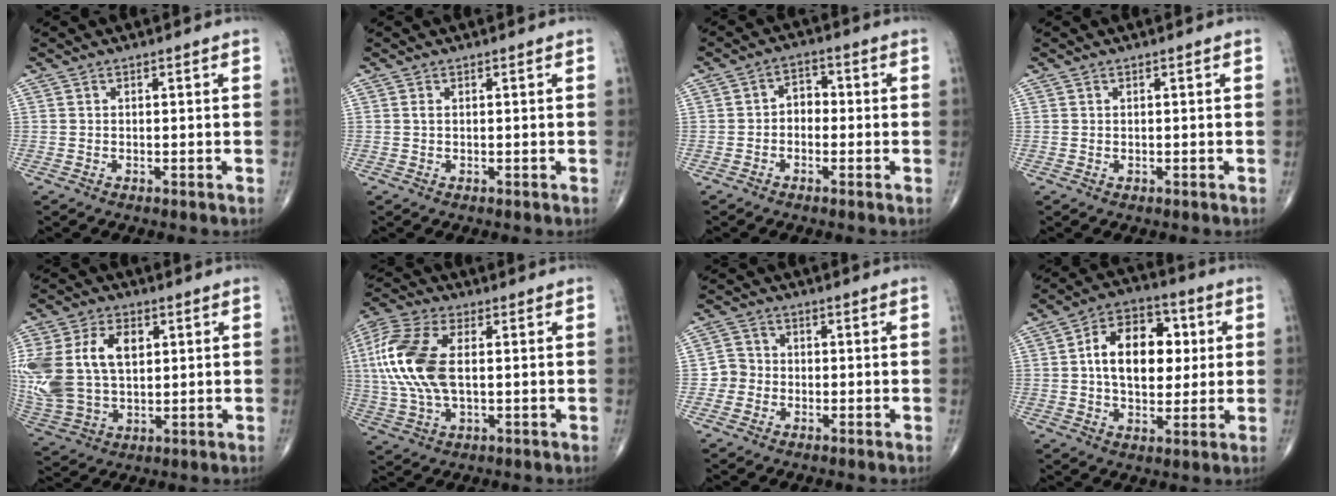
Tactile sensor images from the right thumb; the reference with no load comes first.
{"total": 0.6, "force": [0.2, 0.3, 0.5], "torque": [-0.013, 0.004, 0.005]}
{"total": 3.7, "force": [-0.7, 2.8, 2.3], "torque": [-0.011, 0.017, -0.026]}
{"total": 0.0}
{"total": 20.3, "force": [4.2, 13.4, 14.6], "torque": [-0.332, 0.011, 0.090]}
{"total": 16.5, "force": [1.7, 8.6, 14.0], "torque": [-0.328, 0.008, 0.032]}
{"total": 3.6, "force": [-1.0, 3.4, 0.7], "torque": [0.010, 0.010, -0.029]}
{"total": 15.2, "force": [2.1, 9.8, 11.5], "torque": [-0.140, 0.011, 0.026]}